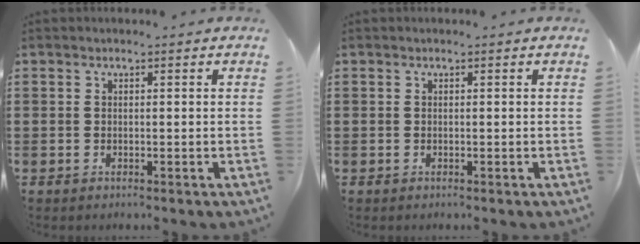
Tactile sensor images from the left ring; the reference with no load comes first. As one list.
[{"total": 0.0}]